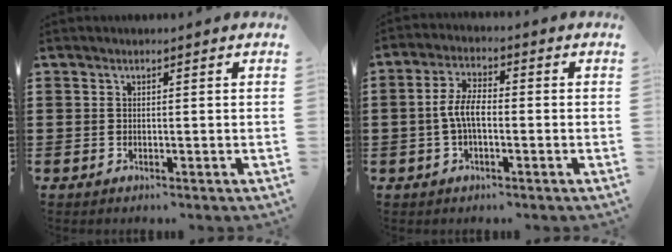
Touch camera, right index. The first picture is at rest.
{"total": 5.4, "force": [-0.8, 2.4, 4.8], "torque": [-0.114, -0.002, -0.023]}